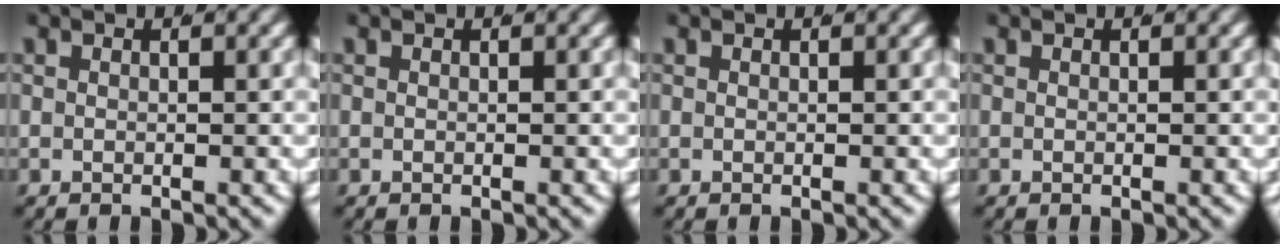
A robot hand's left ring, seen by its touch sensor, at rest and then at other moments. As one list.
[{"total": 0.0}, {"total": 0.0}, {"total": 0.0}]